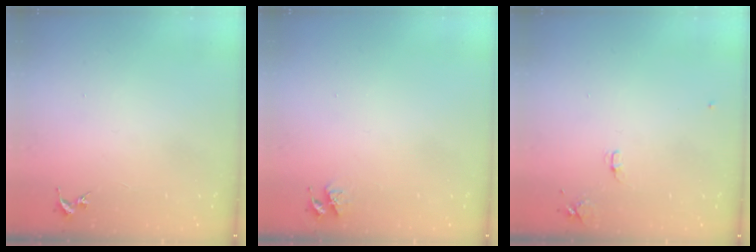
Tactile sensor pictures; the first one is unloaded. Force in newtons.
{"total": 3.5, "press": 3.5, "slide": 0.5}
{"total": 5.8, "press": 5.8, "slide": 0.8}